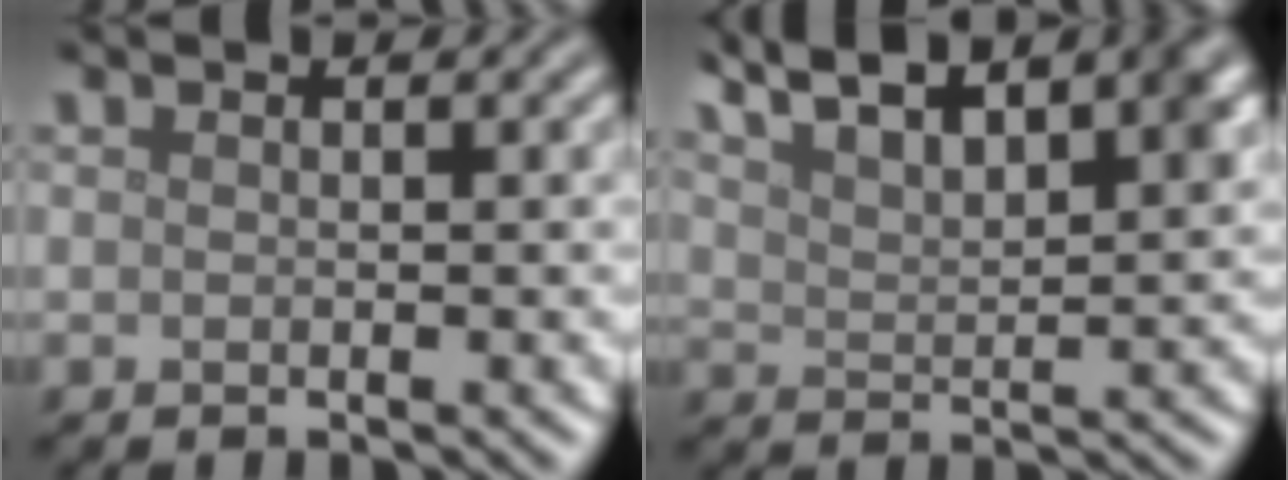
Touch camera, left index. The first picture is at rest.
{"total": 8.4, "force": [6.0, 2.5, 5.3], "torque": [-0.084, 0.025, 0.086]}